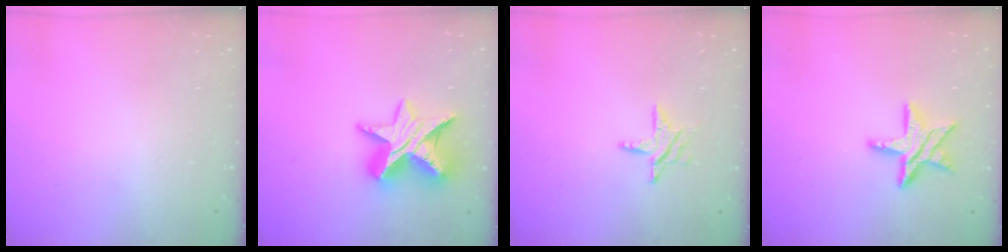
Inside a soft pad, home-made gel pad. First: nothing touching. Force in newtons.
{"total": 15.0, "press": 15.0, "slide": 1.2}
{"total": 6.9, "press": 6.9, "slide": 0.5}
{"total": 13.0, "press": 13.0, "slide": 1.2}